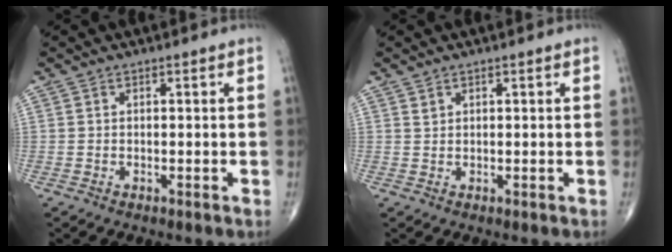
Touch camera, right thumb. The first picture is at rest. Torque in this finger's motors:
{"motor_torque": [-0.19, -0.08, 0.18, 0.10, 0.00]}